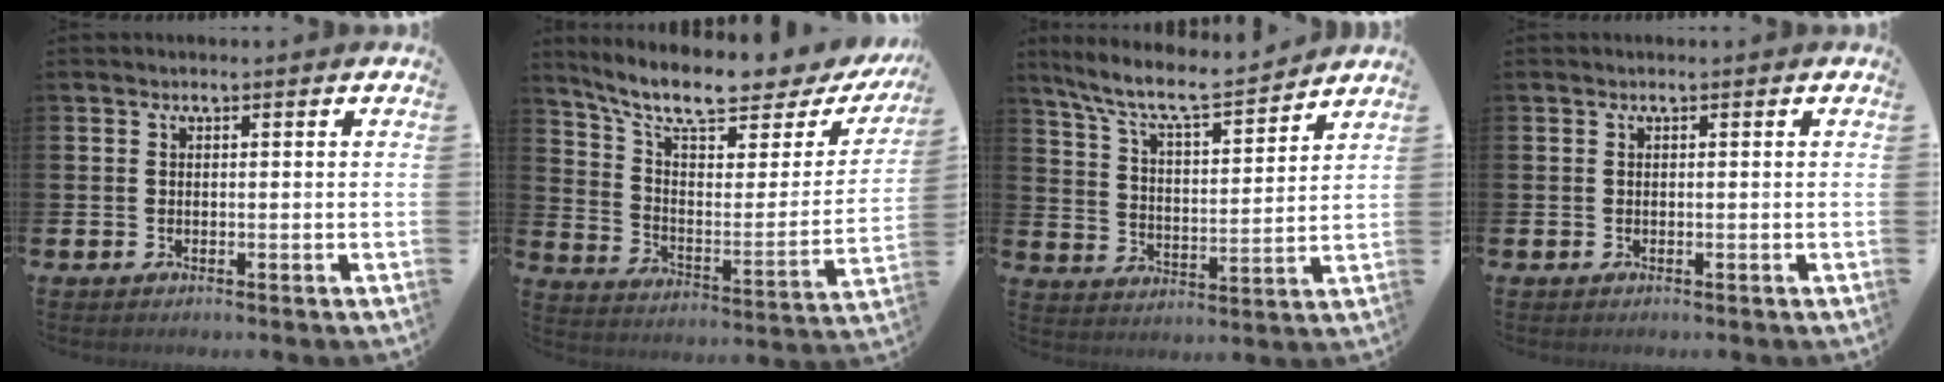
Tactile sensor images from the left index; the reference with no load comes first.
{"total": 10.2, "force": [8.3, 2.6, 5.4], "torque": [-0.125, -0.060, 0.138]}
{"total": 9.0, "force": [8.1, 1.3, 3.7], "torque": [-0.106, -0.052, 0.140]}
{"total": 0.0}